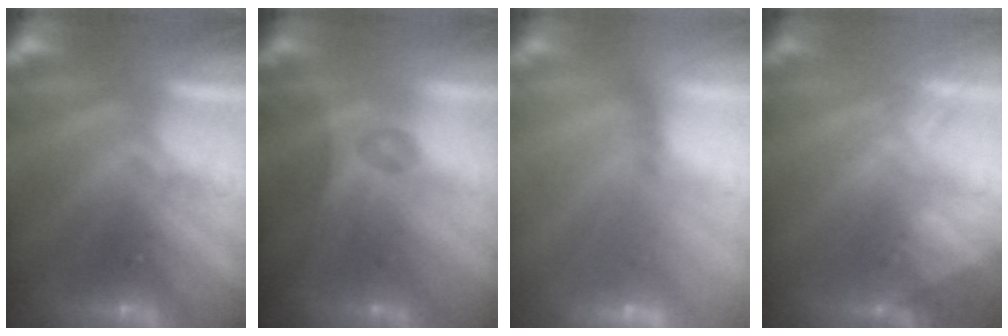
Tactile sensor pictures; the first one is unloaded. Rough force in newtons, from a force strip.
{"total": 1.7}
{"total": 2.5}
{"total": 2.9}